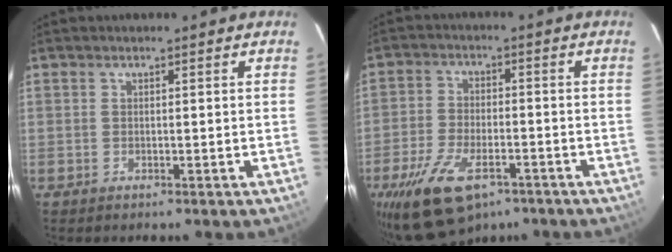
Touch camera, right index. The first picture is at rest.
{"total": 12.9, "force": [-8.0, 6.1, 7.9], "torque": [-0.176, -0.021, -0.143]}